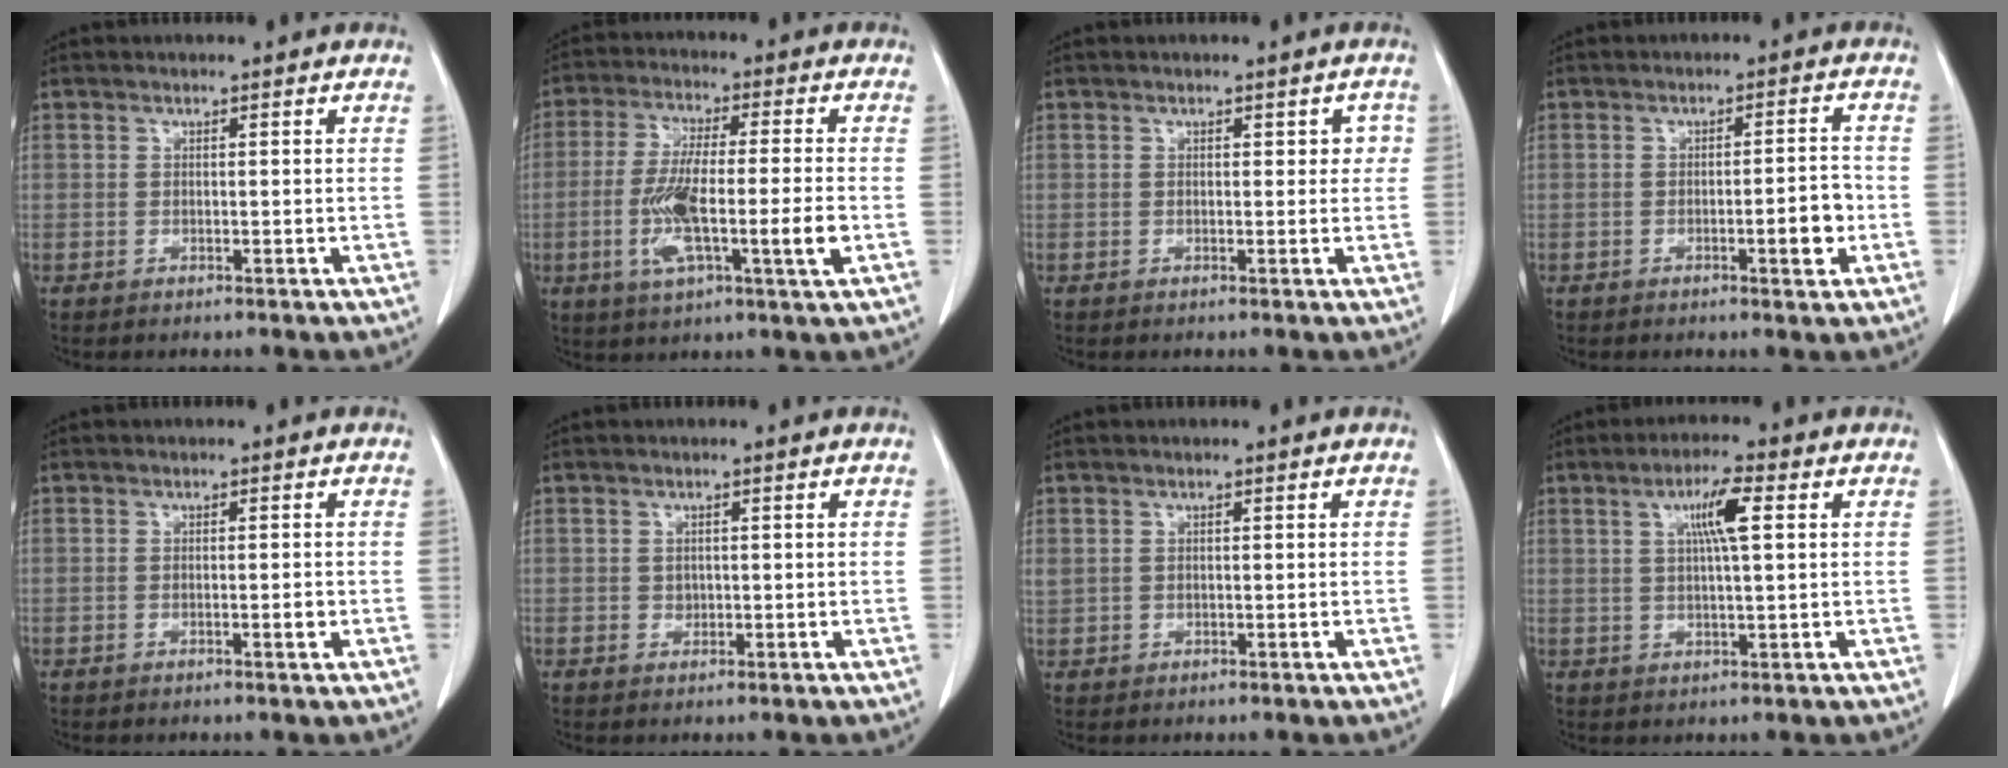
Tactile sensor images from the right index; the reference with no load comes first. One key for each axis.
{"total": 12.2, "fx": -2.7, "fy": 1.1, "fz": 11.8, "tx": -0.222, "ty": -0.009, "tz": -0.051}
{"total": 2.1, "fx": 0.4, "fy": 1.3, "fz": 1.6, "tx": -0.008, "ty": 0.014, "tz": 0.003}
{"total": 4.5, "fx": -1.4, "fy": 0.8, "fz": 4.2, "tx": -0.053, "ty": 0.003, "tz": -0.018}
{"total": 1.1, "fx": -0.3, "fy": 0.1, "fz": 1.0, "tx": -0.016, "ty": -0.001, "tz": -0.004}
{"total": 0.9, "fx": 0.1, "fy": 0.8, "fz": 0.4, "tx": -0.005, "ty": 0.001, "tz": 0.003}
{"total": 1.7, "fx": 0.6, "fy": 1.5, "fz": 0.7, "tx": -0.024, "ty": 0.015, "tz": 0.017}
{"total": 5.7, "fx": 1.8, "fy": 0.3, "fz": 5.4, "tx": -0.096, "ty": 0.005, "tz": 0.031}